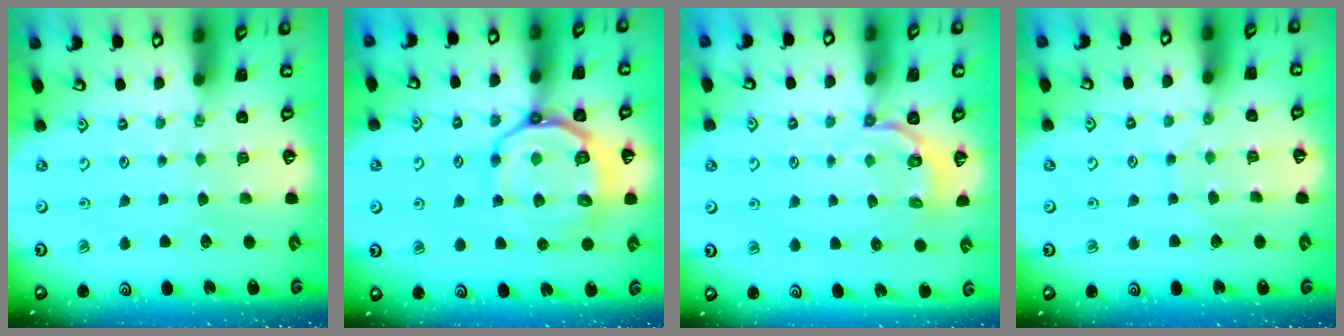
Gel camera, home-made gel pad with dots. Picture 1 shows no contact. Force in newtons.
{"total": 13.5, "press": 13.3, "slide": 2.2}
{"total": 4.1, "press": 3.3, "slide": 2.6}
{"total": 3.8, "press": 3.8, "slide": 0.2}